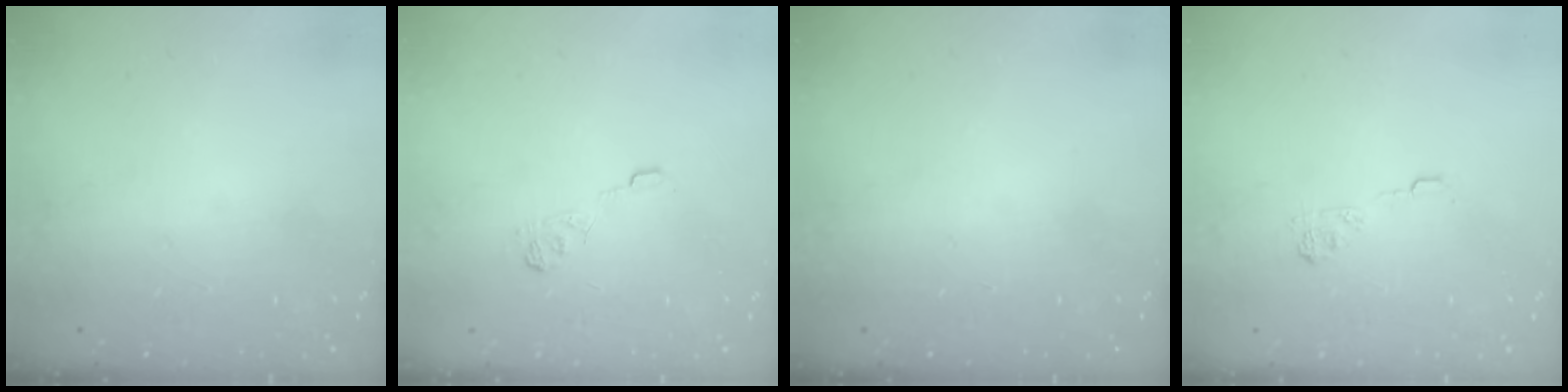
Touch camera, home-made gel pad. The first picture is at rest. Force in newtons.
{"total": 4.0, "press": 3.7, "slide": 1.4}
{"total": 0.0}
{"total": 6.4, "press": 6.3, "slide": 1.5}